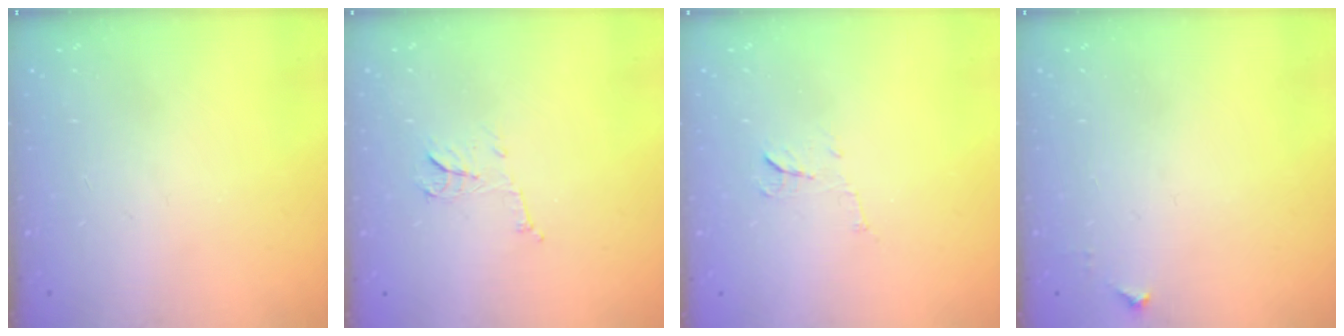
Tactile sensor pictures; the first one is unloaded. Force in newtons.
{"total": 6.0, "press": 6.0, "slide": 0.5}
{"total": 5.6, "press": 5.6, "slide": 0.4}
{"total": 3.4, "press": 3.3, "slide": 0.5}